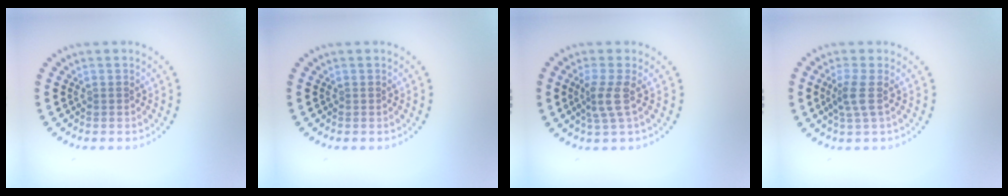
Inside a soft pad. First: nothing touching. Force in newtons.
{"total": 0.0}
{"total": 2.3, "press": 1.6, "slide": 1.7}
{"total": 2.0, "press": 1.6, "slide": 1.3}